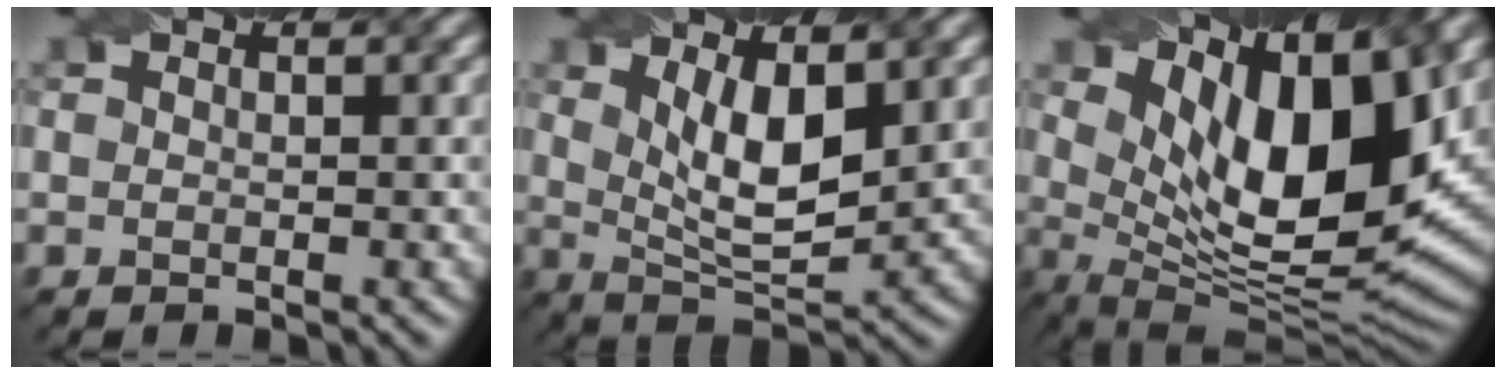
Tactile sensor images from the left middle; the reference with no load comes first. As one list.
[{"total": 5.9, "force": [2.0, 2.2, 5.1], "torque": [-0.095, -0.013, 0.042]}, {"total": 13.3, "force": [5.3, 5.3, 10.9], "torque": [-0.178, -0.007, 0.097]}]